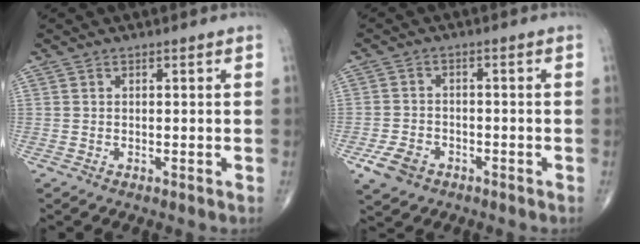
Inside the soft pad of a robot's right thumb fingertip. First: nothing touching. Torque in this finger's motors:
{"motor_torque": [0.93, 0.65, -0.13, -0.20, 0.02]}